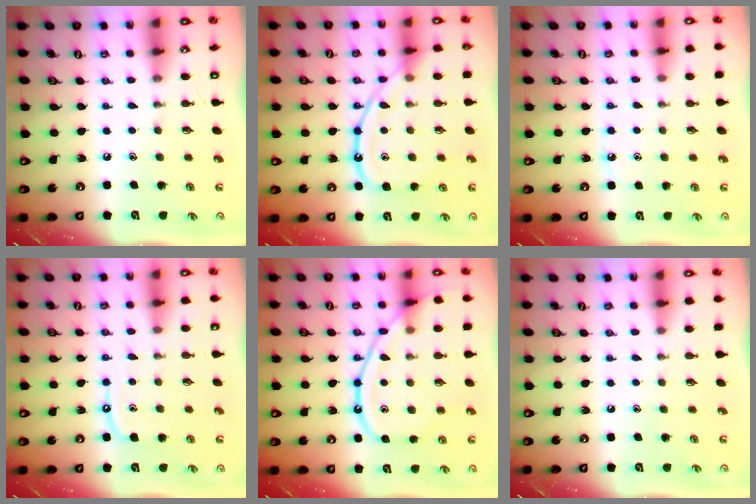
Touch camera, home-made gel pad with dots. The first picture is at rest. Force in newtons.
{"total": 13.2, "press": 13.2, "slide": 1.2}
{"total": 4.4, "press": 4.4, "slide": 0.6}
{"total": 6.4, "press": 6.4, "slide": 0.7}
{"total": 12.4, "press": 12.4, "slide": 1.2}
{"total": 0.0}